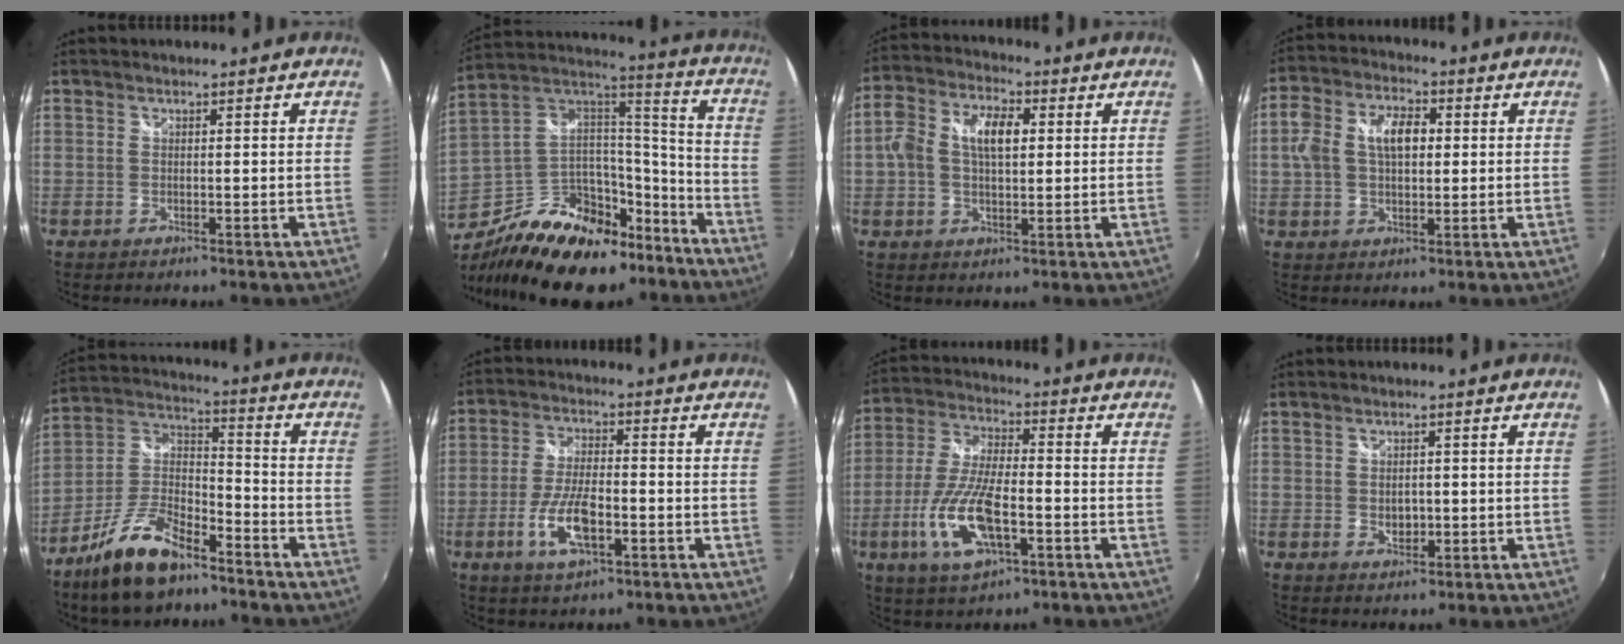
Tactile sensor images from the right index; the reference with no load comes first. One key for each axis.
{"total": 25.6, "fx": -16.4, "fy": 14.0, "fz": 13.8, "tx": -0.272, "ty": 0.044, "tz": -0.242}
{"total": 9.7, "fx": 1.5, "fy": 5.6, "fz": 7.8, "tx": -0.156, "ty": 0.029, "tz": 0.023}
{"total": 9.9, "fx": 1.4, "fy": 6.2, "fz": 7.6, "tx": -0.152, "ty": 0.029, "tz": 0.023}
{"total": 15.1, "fx": -9.9, "fy": 6.0, "fz": 9.7, "tx": -0.206, "ty": 0.005, "tz": -0.182}
{"total": 9.4, "fx": -3.4, "fy": 3.5, "fz": 8.0, "tx": -0.164, "ty": -0.003, "tz": -0.062}
{"total": 14.0, "fx": -4.9, "fy": 5.1, "fz": 12.0, "tx": -0.258, "ty": -0.008, "tz": -0.090}
{"total": 2.7, "fx": -0.2, "fy": 2.1, "fz": 1.7, "tx": -0.026, "ty": 0.001, "tz": 0.000}